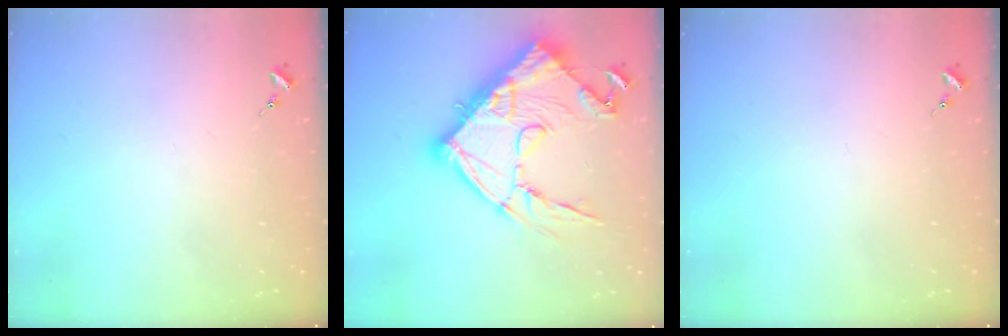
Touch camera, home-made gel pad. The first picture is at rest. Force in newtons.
{"total": 26.6, "press": 26.4, "slide": 2.6}
{"total": 0.0}